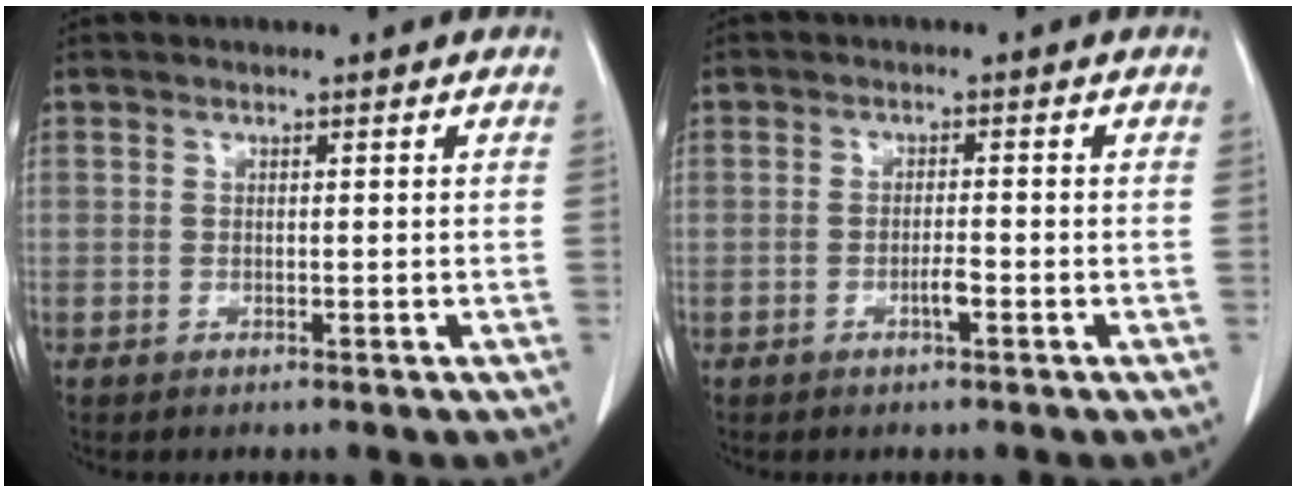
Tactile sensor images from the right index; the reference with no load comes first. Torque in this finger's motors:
{"motor_torque": [0.58, 0.04, 0.18, 0.06]}